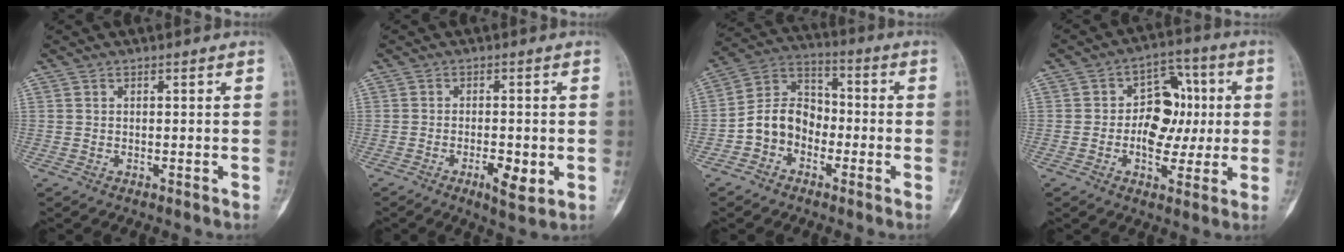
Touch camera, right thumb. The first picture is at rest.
{"total": 5.3, "force": [-1.6, 1.8, 4.7], "torque": [-0.072, -0.003, -0.022]}
{"total": 10.0, "force": [-3.2, 8.0, 5.0], "torque": [-0.068, 0.048, -0.071]}
{"total": 11.8, "force": [0.2, 8.2, 8.4], "torque": [-0.074, 0.022, -0.003]}